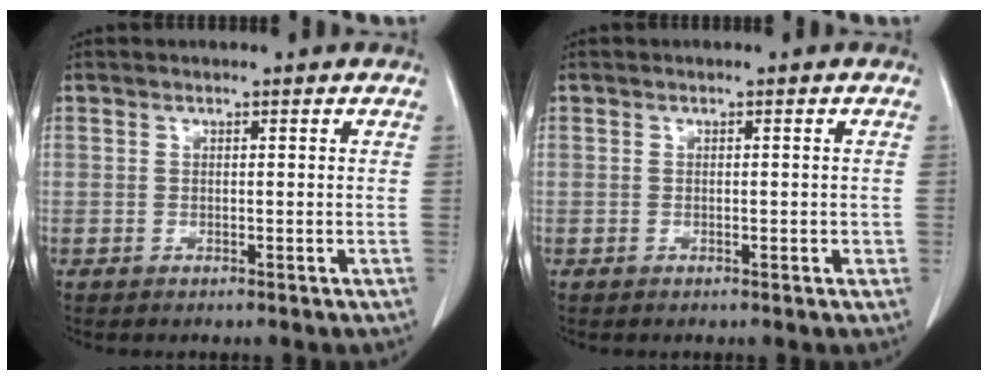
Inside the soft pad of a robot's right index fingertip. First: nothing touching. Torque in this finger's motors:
{"motor_torque": [-0.18, 0.34, -0.02, 0.00]}